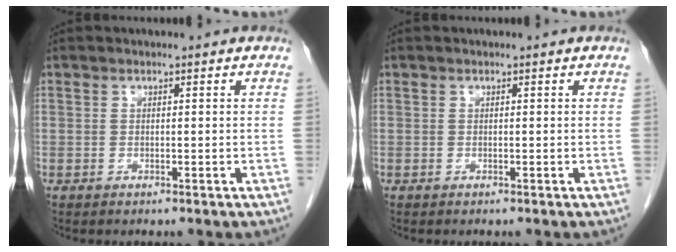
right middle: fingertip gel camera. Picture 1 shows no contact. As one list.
[{"total": 0.0}]